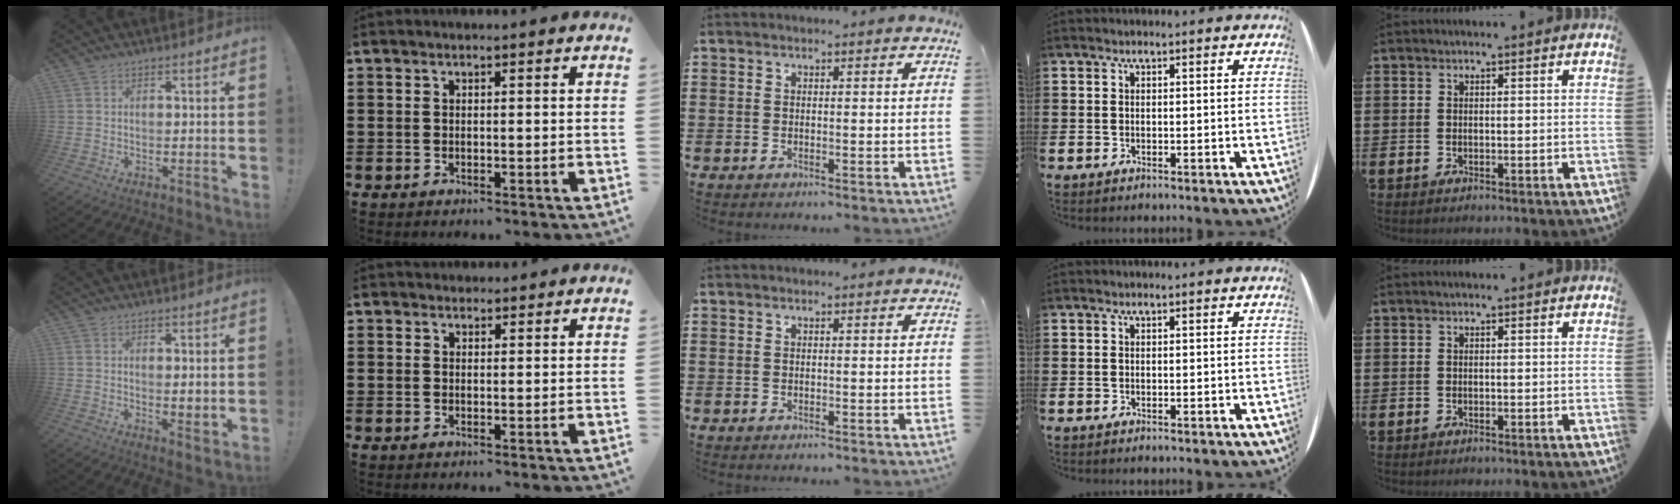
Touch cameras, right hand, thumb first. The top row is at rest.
{"thumb": {"total": 2.7, "force": [1.9, 0.7, 1.8], "torque": [-0.018, -0.017, 0.032]}, "index": {"total": 0.9, "force": [0.7, 0.4, -0.1], "torque": [0.001, 0.002, 0.015]}}